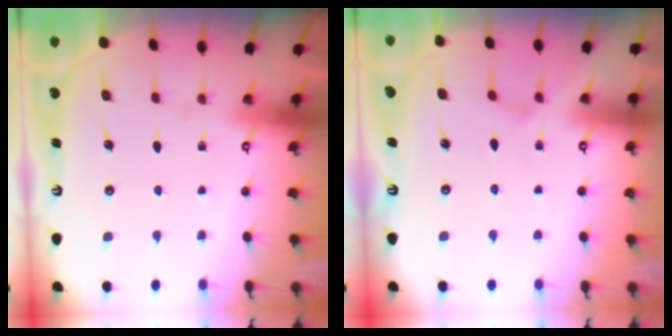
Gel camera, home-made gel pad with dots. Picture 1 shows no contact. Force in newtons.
{"total": 0.0}